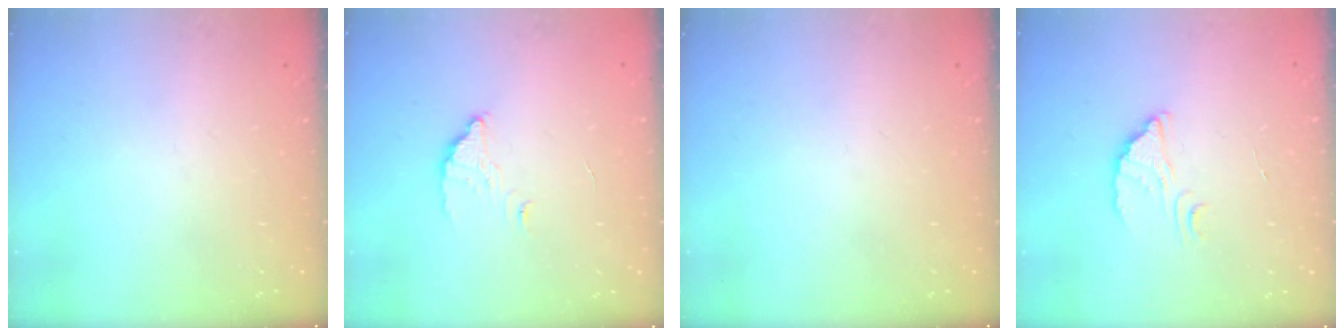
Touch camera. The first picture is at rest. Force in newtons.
{"total": 2.6, "press": 2.6, "slide": 0.1}
{"total": 0.0}
{"total": 2.4, "press": 2.4, "slide": 0.1}